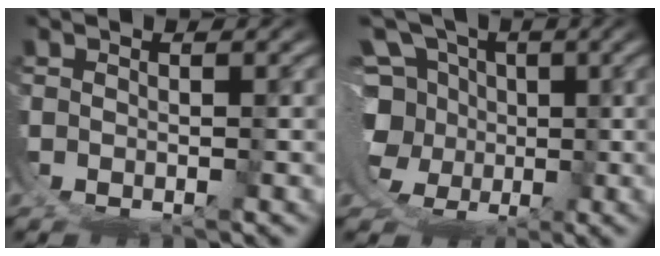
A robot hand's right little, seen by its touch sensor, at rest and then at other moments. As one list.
[{"total": 12.3, "force": [1.2, 10.0, 7.1], "torque": [-0.125, -0.032, 0.018]}]